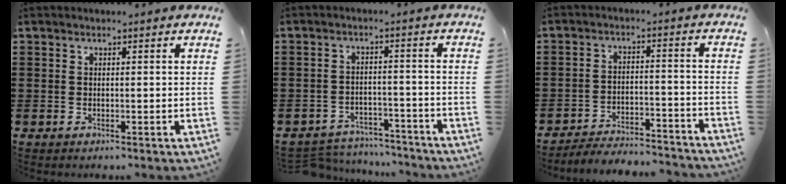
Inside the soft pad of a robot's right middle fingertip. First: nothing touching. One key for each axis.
{"total": 3.8, "fx": -3.8, "fy": 0.1, "fz": -0.1, "tx": 0.003, "ty": 0.008, "tz": -0.081}
{"total": 4.0, "fx": -4.0, "fy": -0.2, "fz": 0.6, "tx": -0.014, "ty": 0.000, "tz": -0.084}